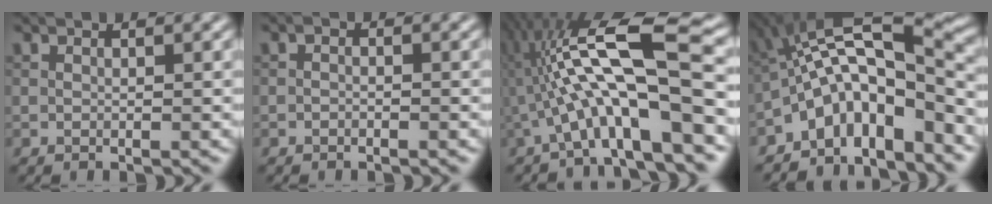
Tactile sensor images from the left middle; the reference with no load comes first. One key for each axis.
{"total": 0.6, "fx": -0.4, "fy": 0.3, "fz": 0.3, "tx": -0.005, "ty": 0.000, "tz": -0.009}
{"total": 12.1, "fx": -1.5, "fy": 2.6, "fz": 11.8, "tx": -0.210, "ty": 0.035, "tz": -0.026}
{"total": 10.3, "fx": -3.9, "fy": 3.9, "fz": 8.7, "tx": -0.123, "ty": 0.027, "tz": -0.074}